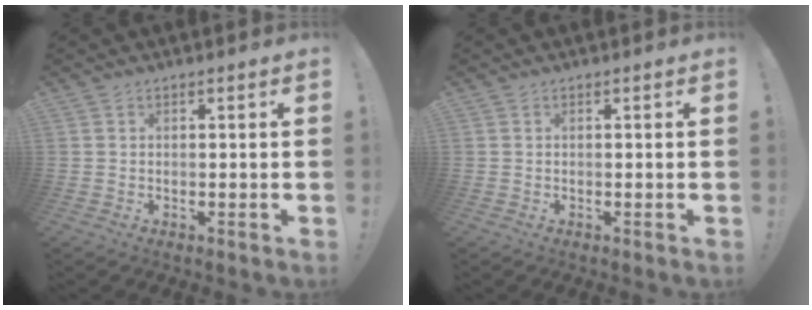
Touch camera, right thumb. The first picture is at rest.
{"total": 0.0}